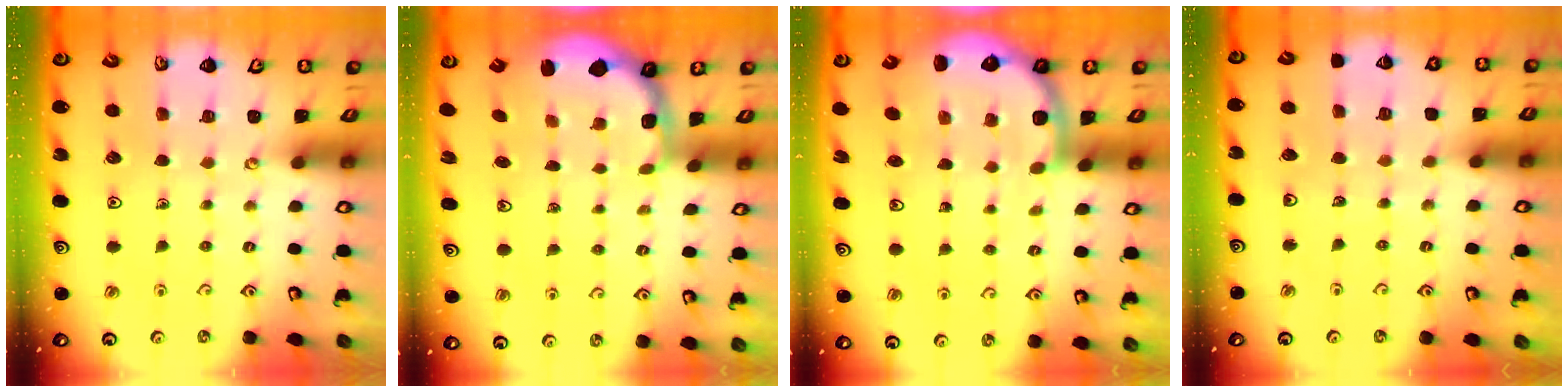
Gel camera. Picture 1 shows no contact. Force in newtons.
{"total": 2.4, "press": 1.1, "slide": 2.2}
{"total": 5.0, "press": 4.7, "slide": 1.7}
{"total": 1.9, "press": 1.9, "slide": 0.2}